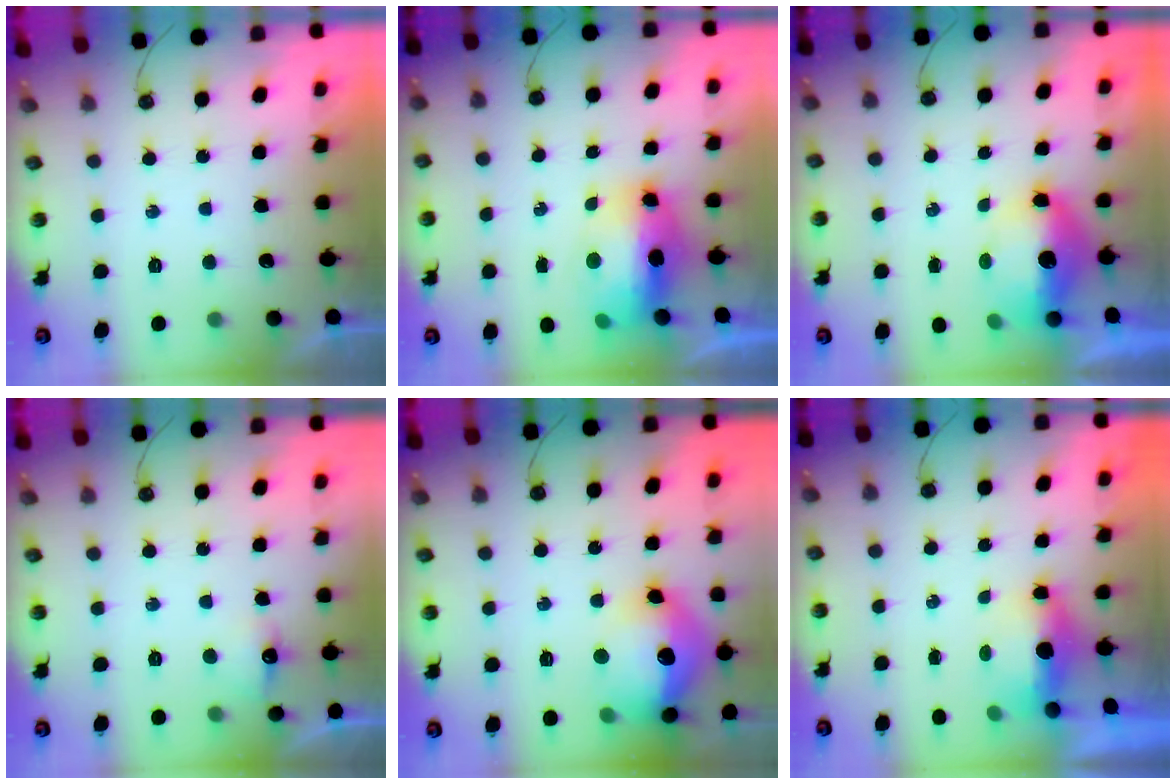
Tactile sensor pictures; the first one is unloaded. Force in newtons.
{"total": 11.7, "press": 11.5, "slide": 1.9}
{"total": 16.4, "press": 10.0, "slide": 13.0}
{"total": 5.8, "press": 5.7, "slide": 1.0}
{"total": 18.8, "press": 18.8, "slide": 1.5}
{"total": 14.5, "press": 7.0, "slide": 12.7}